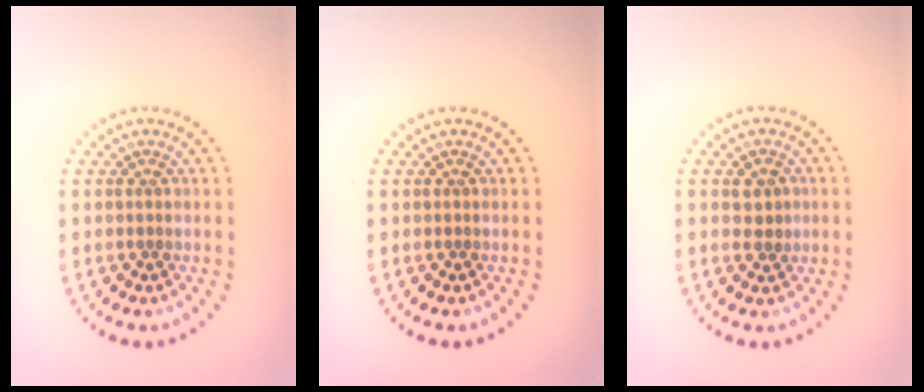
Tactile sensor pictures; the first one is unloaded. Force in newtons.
{"total": 0.0}
{"total": 2.0, "press": 2.0, "slide": 0.3}